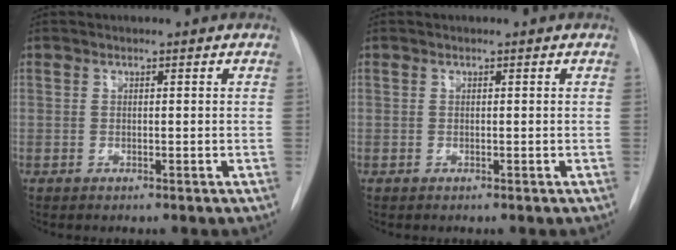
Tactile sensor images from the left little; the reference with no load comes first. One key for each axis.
{"total": 0.0}